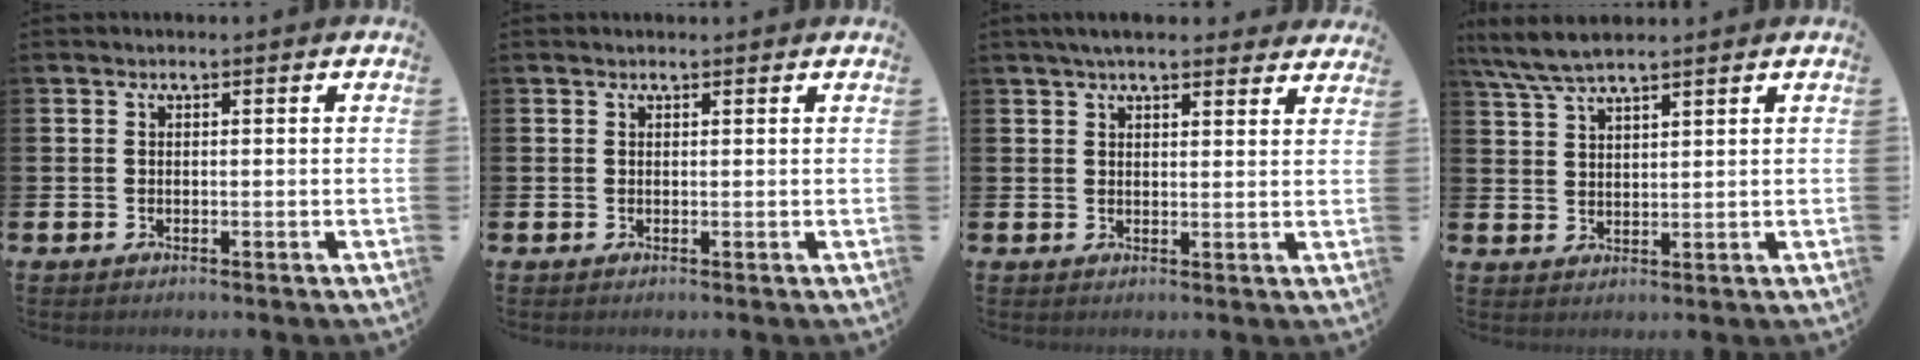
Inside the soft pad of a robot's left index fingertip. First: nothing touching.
{"total": 0.5, "force": [0.5, 0.1, 0.1], "torque": [0.011, -0.004, 0.006]}
{"total": 4.3, "force": [3.9, 0.8, 1.6], "torque": [-0.034, -0.011, 0.071]}
{"total": 5.8, "force": [5.2, 0.9, 2.5], "torque": [-0.064, -0.012, 0.096]}